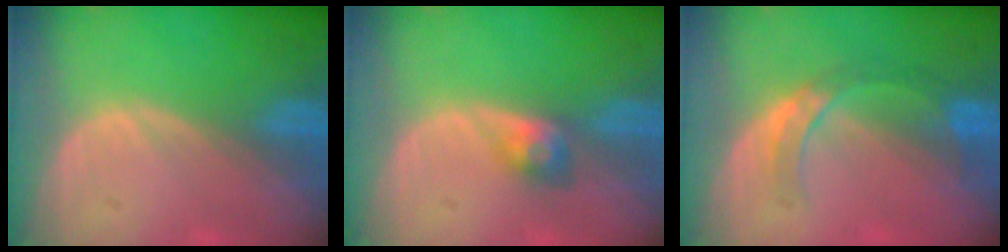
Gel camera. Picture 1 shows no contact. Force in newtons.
{"total": 3.0, "press": 2.6, "slide": 1.5}
{"total": 4.7, "press": 4.6, "slide": 1.0}